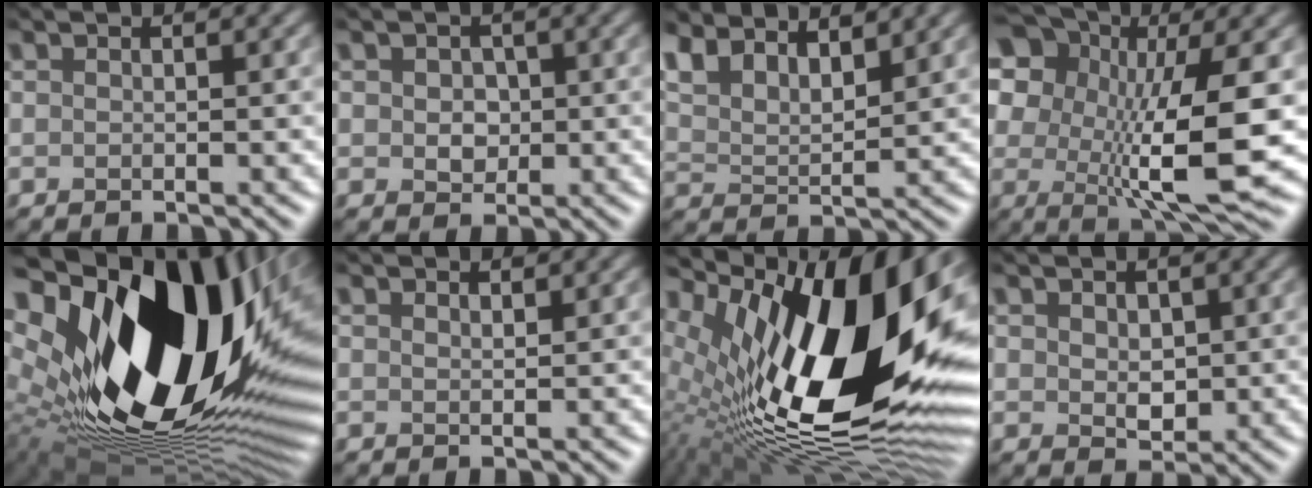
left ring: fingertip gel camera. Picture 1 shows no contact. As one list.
[{"total": 2.0, "force": [0.2, 1.6, 1.2], "torque": [-0.021, -0.002, 0.002]}, {"total": 6.5, "force": [4.9, 2.6, 3.4], "torque": [-0.075, 0.008, 0.087]}, {"total": 13.8, "force": [2.3, 7.2, 11.5], "torque": [-0.199, -0.008, 0.034]}, {"total": 21.8, "force": [4.5, 12.2, 17.5], "torque": [-0.328, -0.024, 0.091]}, {"total": 0.9, "force": [0.8, 0.2, 0.2], "torque": [-0.004, -0.001, 0.016]}, {"total": 19.7, "force": [3.6, 9.3, 17.0], "torque": [-0.293, -0.003, 0.056]}, {"total": 1.7, "force": [0.5, 1.2, 1.1], "torque": [-0.018, -0.005, 0.013]}]